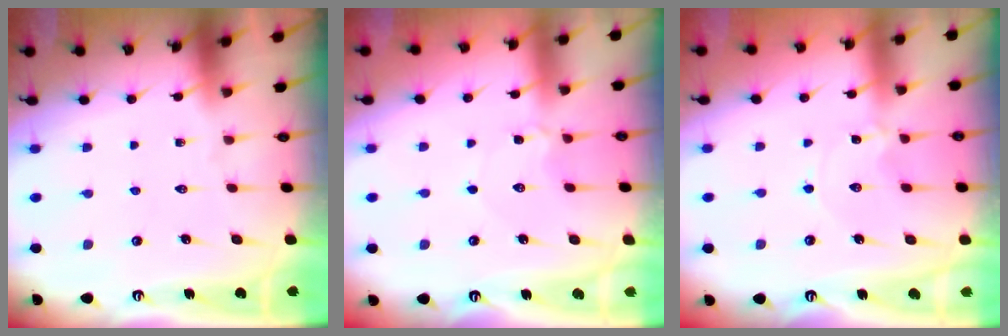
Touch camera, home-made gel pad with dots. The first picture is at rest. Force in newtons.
{"total": 2.1, "press": 2.1, "slide": 0.2}
{"total": 0.0}